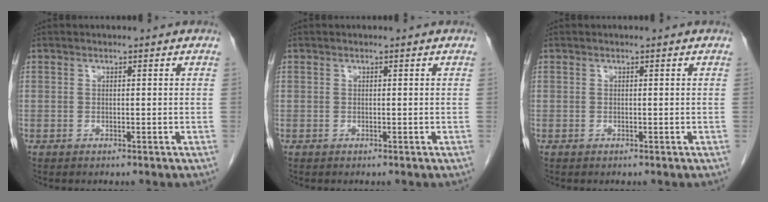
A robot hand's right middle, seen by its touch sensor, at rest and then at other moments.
{"total": 0.0}
{"total": 0.0}